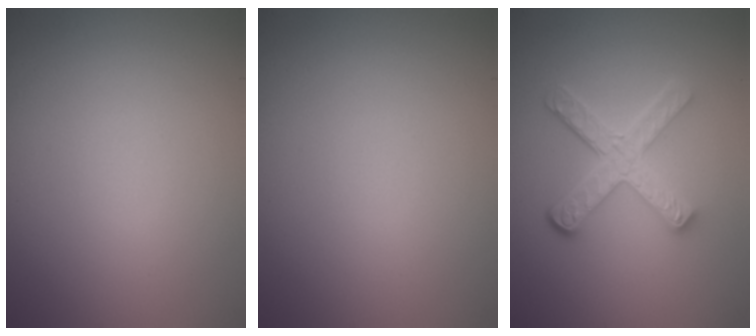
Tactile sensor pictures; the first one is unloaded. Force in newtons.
{"total": 0.0}
{"total": 4.2, "press": 3.4, "slide": 2.6}